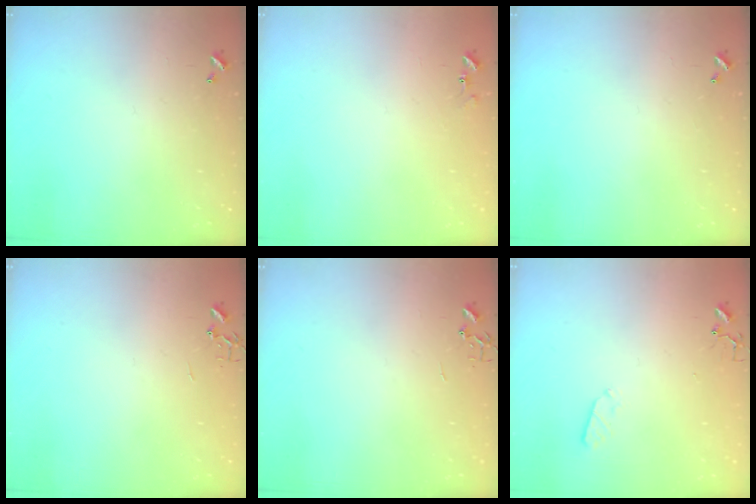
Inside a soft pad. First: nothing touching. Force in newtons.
{"total": 6.0, "press": 5.9, "slide": 0.6}
{"total": 0.0}
{"total": 0.0}
{"total": 0.0}
{"total": 3.2, "press": 3.1, "slide": 0.5}